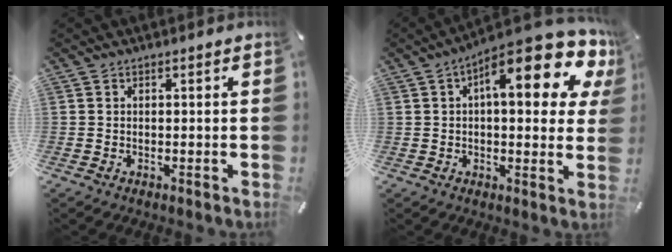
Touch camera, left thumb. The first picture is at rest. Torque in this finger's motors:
{"motor_torque": [2.01, 2.07, 1.54, -1.23, 0.43]}